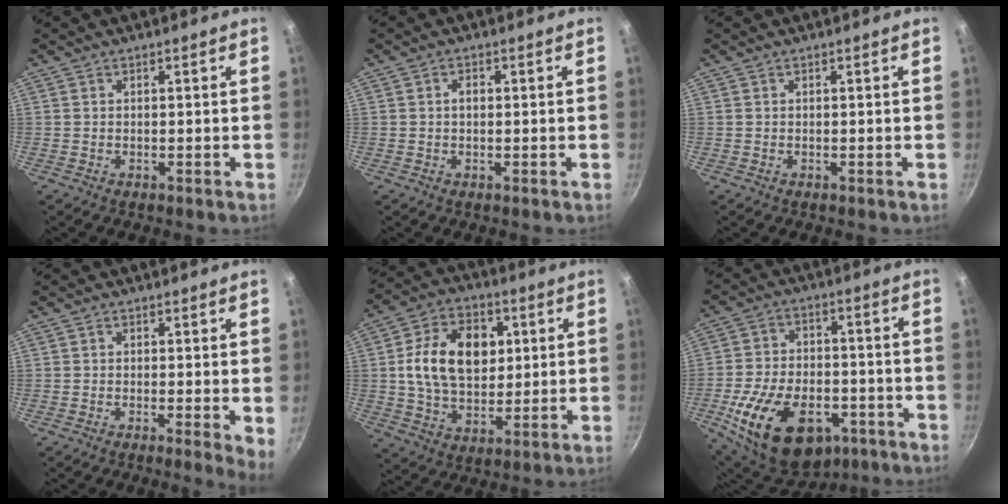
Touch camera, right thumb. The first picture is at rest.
{"total": 1.0, "force": [0.0, 0.6, 0.7], "torque": [-0.012, 0.003, 0.000]}
{"total": 0.0}
{"total": 3.6, "force": [-0.1, 0.8, 3.5], "torque": [-0.043, -0.011, -0.005]}
{"total": 16.2, "force": [2.9, 11.2, 11.3], "torque": [-0.163, 0.003, 0.045]}
{"total": 21.8, "force": [-8.5, 13.5, 14.8], "torque": [-0.238, 0.025, -0.125]}